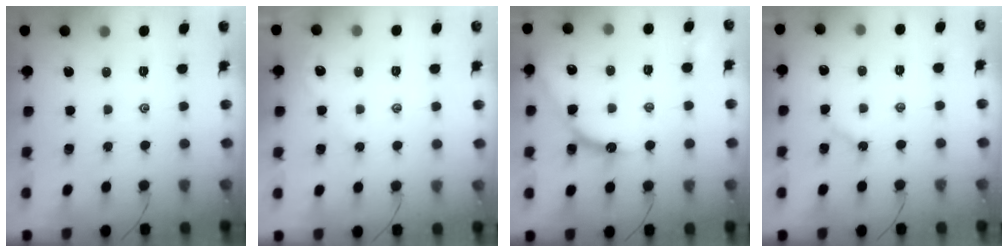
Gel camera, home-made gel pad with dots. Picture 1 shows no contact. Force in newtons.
{"total": 1.4, "press": 1.3, "slide": 0.4}
{"total": 10.8, "press": 10.7, "slide": 0.9}
{"total": 2.6, "press": 2.5, "slide": 0.3}